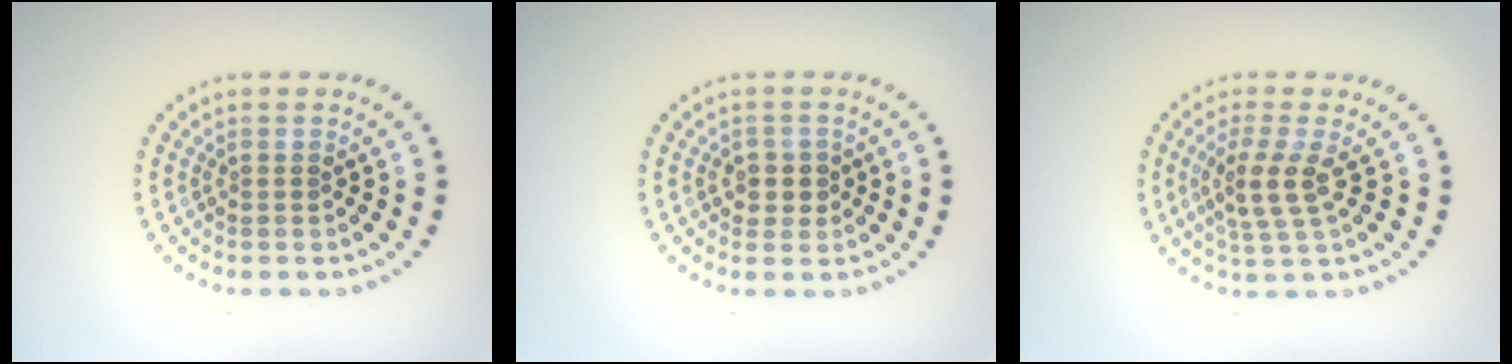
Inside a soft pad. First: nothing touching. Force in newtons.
{"total": 2.1, "press": 1.9, "slide": 0.9}
{"total": 3.2, "press": 2.8, "slide": 1.5}